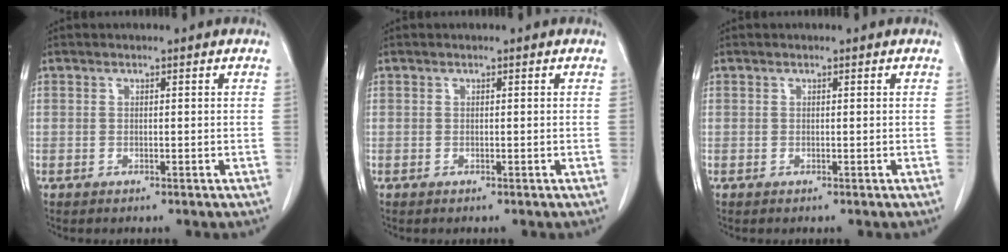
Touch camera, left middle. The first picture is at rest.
{"total": 0.0}
{"total": 0.0}